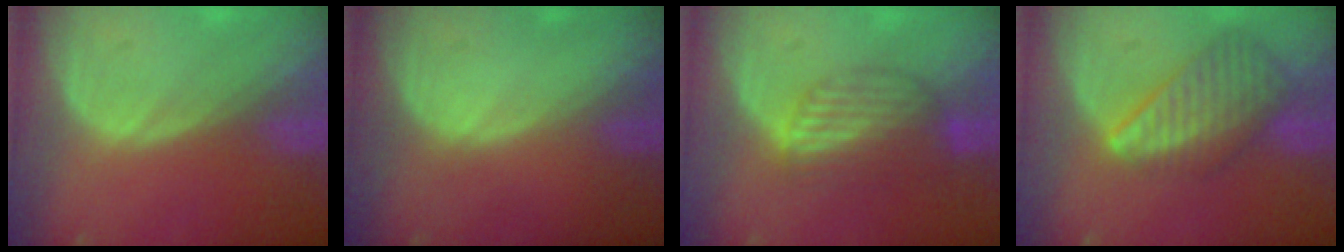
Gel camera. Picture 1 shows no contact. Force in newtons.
{"total": 0.6, "press": 0.1, "slide": 0.6}
{"total": 6.6, "press": 6.3, "slide": 2.0}
{"total": 8.7, "press": 7.6, "slide": 4.4}